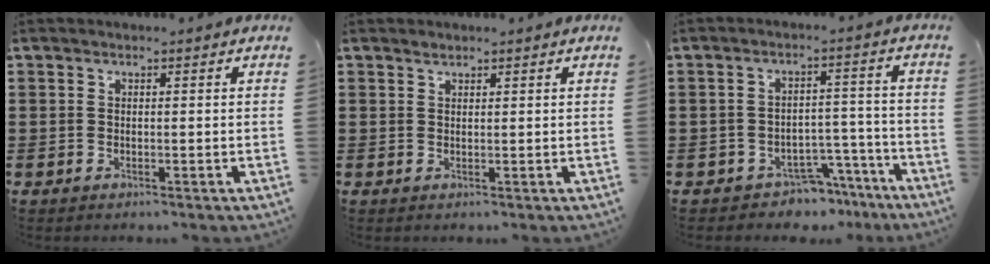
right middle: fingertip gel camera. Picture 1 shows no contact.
{"total": 0.9, "force": [0.9, 0.1, 0.0], "torque": [-0.003, 0.000, 0.017]}
{"total": 4.9, "force": [-4.5, 1.7, 1.0], "torque": [-0.022, 0.016, -0.089]}